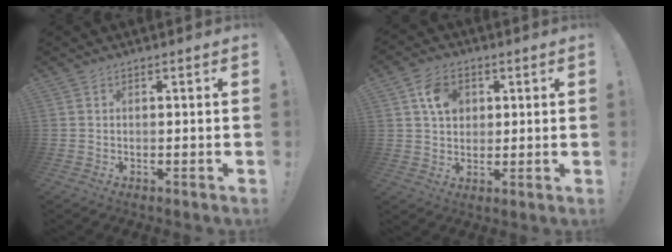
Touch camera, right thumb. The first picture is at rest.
{"total": 8.6, "force": [3.3, 6.8, 4.2], "torque": [-0.057, -0.002, 0.062]}